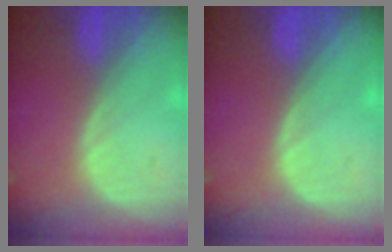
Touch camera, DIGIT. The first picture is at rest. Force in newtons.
{"total": 0.0}